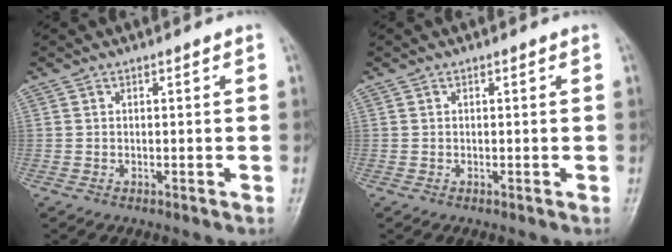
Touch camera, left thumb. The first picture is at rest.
{"total": 0.0}